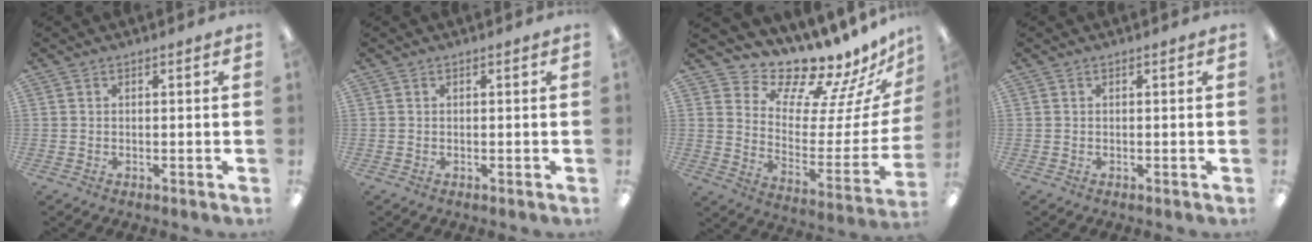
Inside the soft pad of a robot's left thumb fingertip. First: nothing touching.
{"total": 0.0}
{"total": 15.4, "force": [14.5, 3.8, 3.7], "torque": [-0.061, -0.144, 0.241]}
{"total": 0.0}